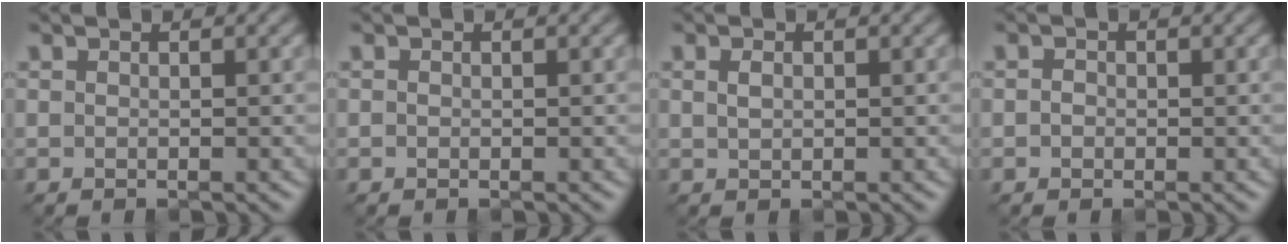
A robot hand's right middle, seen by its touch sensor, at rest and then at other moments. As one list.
[{"total": 0.0}, {"total": 1.0, "force": [0.3, 0.6, 0.7], "torque": [-0.017, 0.001, 0.007]}, {"total": 0.8, "force": [-0.1, 0.7, 0.4], "torque": [-0.006, -0.003, -0.006]}]